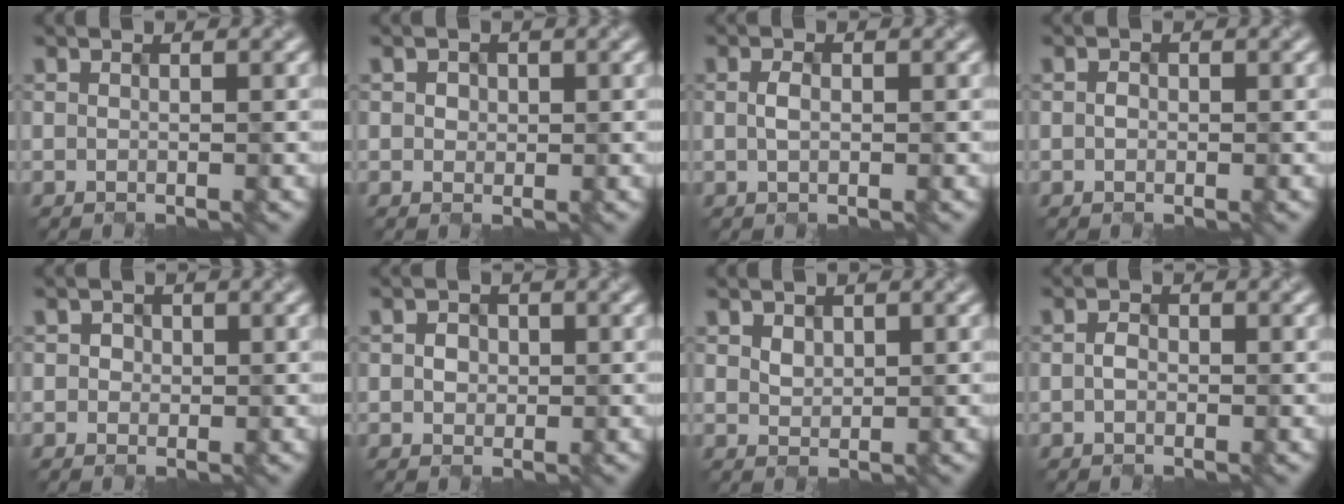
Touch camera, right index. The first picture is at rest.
{"total": 0.9, "force": [0.3, 0.8, 0.0], "torque": [0.001, -0.002, 0.011]}
{"total": 0.7, "force": [-0.2, 0.3, 0.6], "torque": [-0.018, -0.001, 0.002]}
{"total": 0.5, "force": [-0.4, 0.4, 0.1], "torque": [-0.003, -0.001, -0.001]}
{"total": 1.3, "force": [0.4, 1.2, 0.2], "torque": [-0.004, 0.004, 0.004]}
{"total": 1.1, "force": [0.0, 1.1, 0.2], "torque": [-0.005, -0.002, 0.003]}
{"total": 0.8, "force": [0.5, 0.6, 0.1], "torque": [-0.007, -0.004, 0.020]}
{"total": 1.0, "force": [-0.5, 0.8, 0.5], "torque": [-0.012, 0.000, -0.005]}